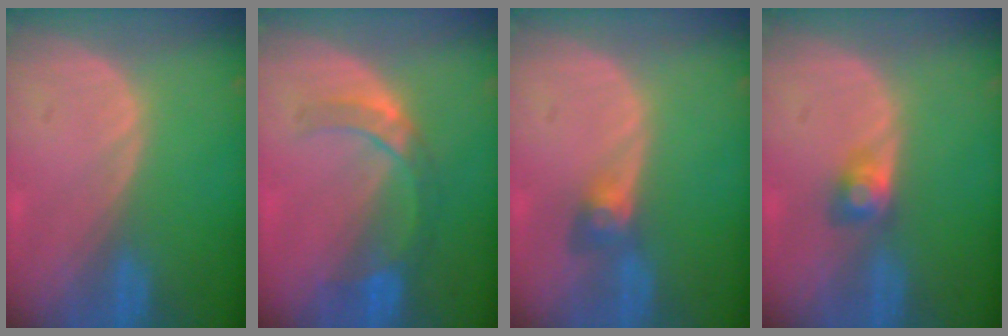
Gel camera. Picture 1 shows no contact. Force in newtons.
{"total": 5.0, "press": 4.9, "slide": 1.0}
{"total": 3.2, "press": 2.7, "slide": 1.6}
{"total": 2.6, "press": 2.5, "slide": 0.7}